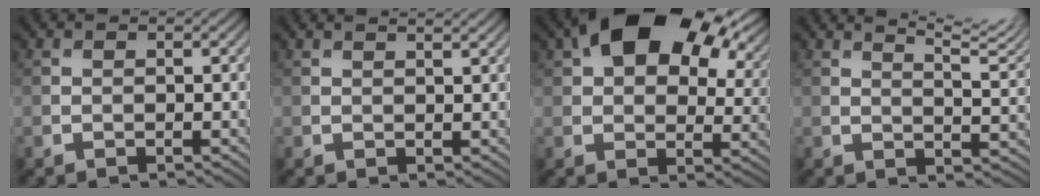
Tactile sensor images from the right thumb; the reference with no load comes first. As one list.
[{"total": 1.8, "force": [1.6, 0.3, 0.7], "torque": [-0.008, -0.002, 0.028]}, {"total": 16.5, "force": [7.8, 9.8, 10.8], "torque": [-0.180, 0.015, 0.140]}, {"total": 8.6, "force": [6.1, 1.8, 5.8], "torque": [-0.073, 0.013, 0.081]}]